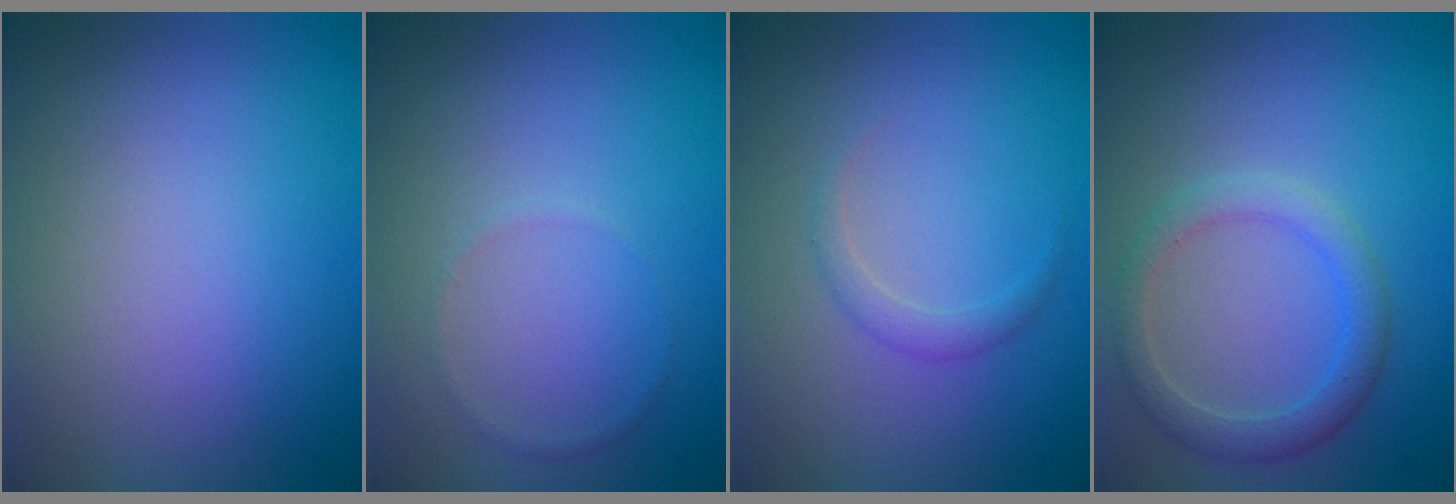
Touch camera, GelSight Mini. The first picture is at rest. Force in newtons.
{"total": 0.5, "press": 0.5, "slide": 0.1}
{"total": 1.1, "press": 1.1, "slide": 0.1}
{"total": 2.9, "press": 2.9, "slide": 0.2}